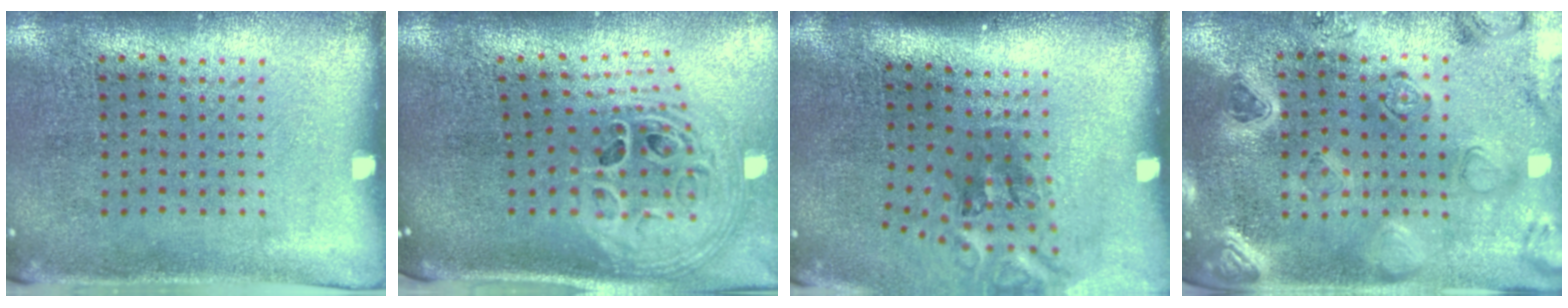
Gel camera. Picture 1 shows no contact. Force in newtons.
{"total": 2.8, "press": 2.0, "slide": 2.0}
{"total": 2.2, "press": 1.3, "slide": 1.7}
{"total": 2.1, "press": 2.1, "slide": 0.4}